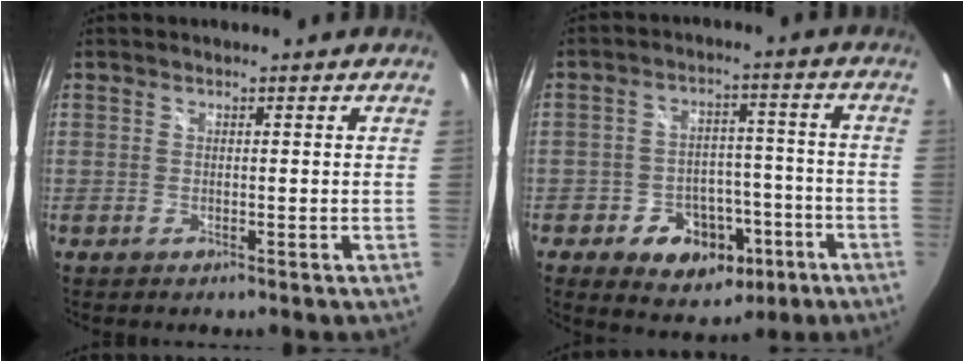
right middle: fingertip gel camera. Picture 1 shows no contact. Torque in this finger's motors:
{"motor_torque": [0.32, -0.38, 0.21, 0.04]}